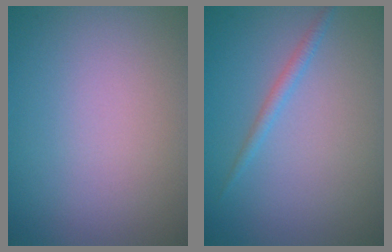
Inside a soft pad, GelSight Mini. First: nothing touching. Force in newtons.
{"total": 1.2, "press": 1.2, "slide": 0.1}